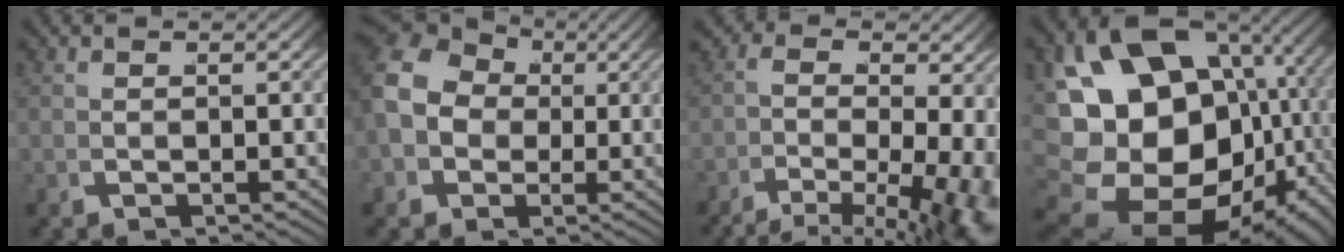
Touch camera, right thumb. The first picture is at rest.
{"total": 7.8, "force": [2.2, 6.2, 4.2], "torque": [-0.103, -0.002, 0.041]}
{"total": 8.0, "force": [-2.3, 3.8, 6.7], "torque": [-0.093, -0.040, -0.018]}
{"total": 23.7, "force": [-2.5, 17.6, 15.7], "torque": [-0.334, -0.080, -0.002]}